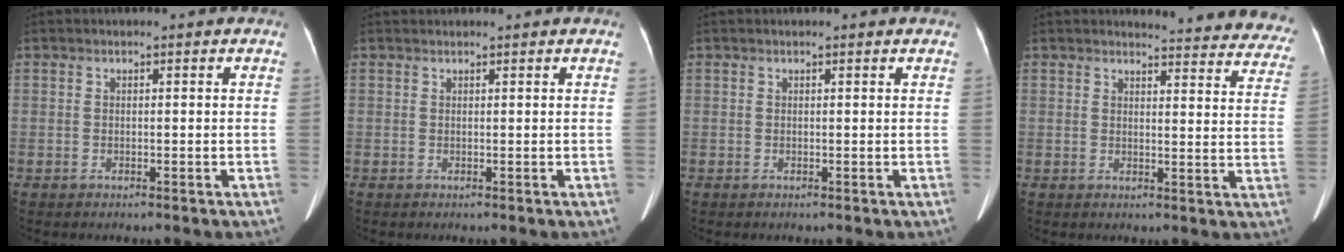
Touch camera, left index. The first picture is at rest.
{"total": 1.9, "force": [1.8, 0.5, 0.1], "torque": [-0.009, 0.031, 0.025]}
{"total": 1.4, "force": [1.4, 0.2, 0.4], "torque": [-0.012, 0.010, 0.015]}
{"total": 17.9, "force": [17.3, 3.0, 3.4], "torque": [-0.008, -0.086, 0.163]}